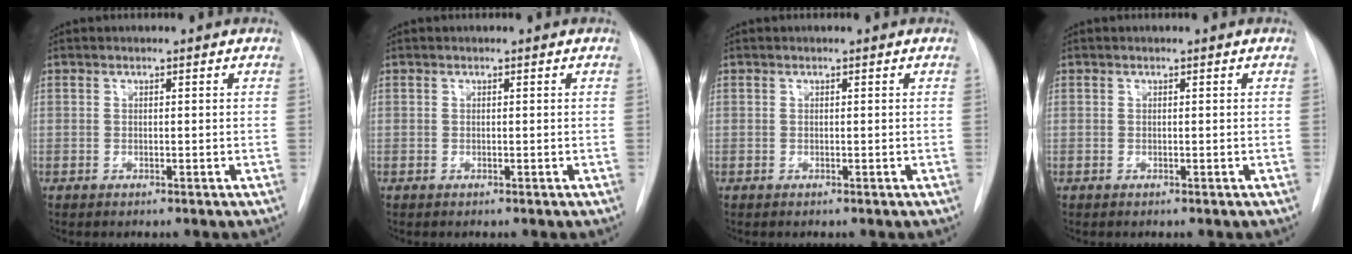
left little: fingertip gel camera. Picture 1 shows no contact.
{"total": 0.0}
{"total": 0.0}
{"total": 0.0}